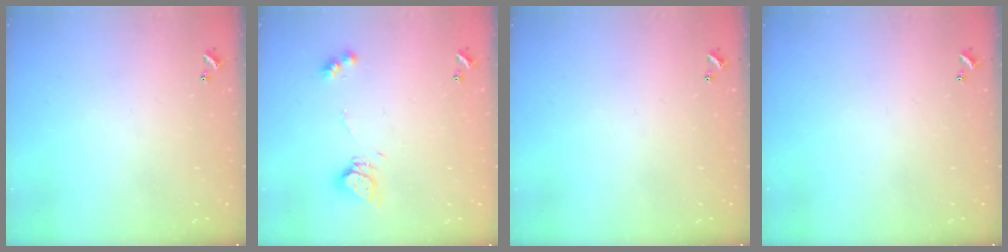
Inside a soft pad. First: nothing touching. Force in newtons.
{"total": 10.2, "press": 10.1, "slide": 0.8}
{"total": 0.0}
{"total": 0.0}